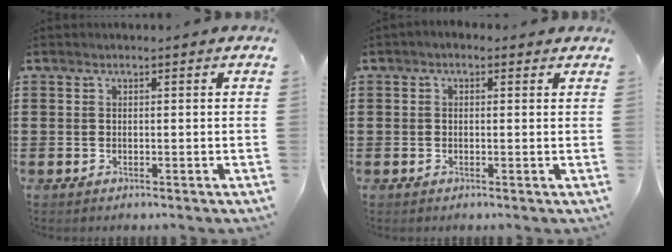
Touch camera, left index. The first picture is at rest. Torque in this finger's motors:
{"motor_torque": [2.15, -0.01, 0.28, 0.06]}